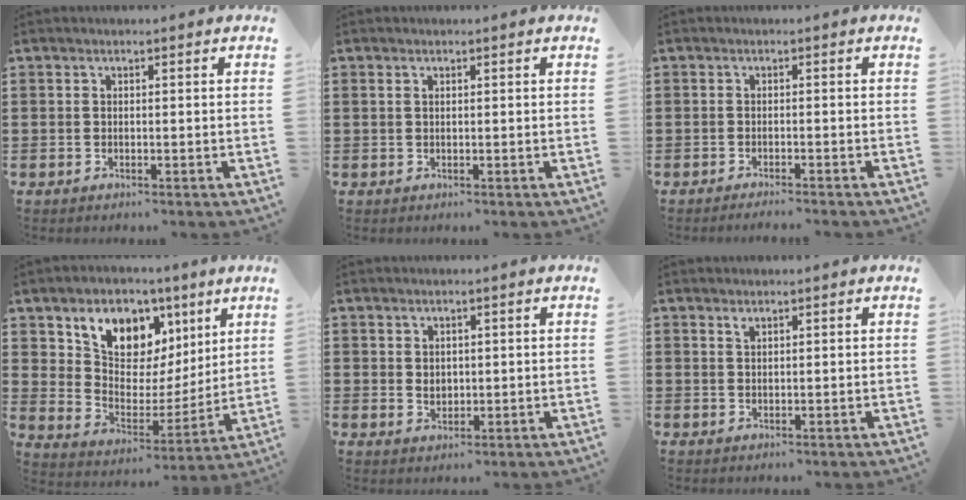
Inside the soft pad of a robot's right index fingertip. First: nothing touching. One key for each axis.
{"total": 0.7, "fx": 0.3, "fy": 0.4, "fz": 0.5, "tx": -0.011, "ty": 0.002, "tz": 0.005}
{"total": 1.4, "fx": -1.4, "fy": -0.4, "fz": 0.2, "tx": -0.004, "ty": -0.001, "tz": -0.027}
{"total": 9.2, "fx": 6.2, "fy": 6.0, "fz": 3.2, "tx": -0.084, "ty": -0.043, "tz": 0.109}
{"total": 2.2, "fx": 1.0, "fy": 1.9, "fz": 0.7, "tx": -0.020, "ty": 0.008, "tz": 0.018}
{"total": 0.8, "fx": 0.7, "fy": 0.3, "fz": 0.4, "tx": -0.009, "ty": 0.000, "tz": 0.013}